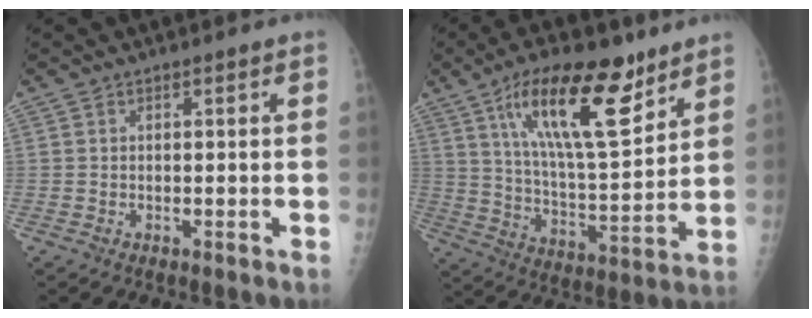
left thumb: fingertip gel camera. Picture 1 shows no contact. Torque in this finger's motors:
{"motor_torque": [0.35, 0.43, 1.59, -1.18, 0.18]}